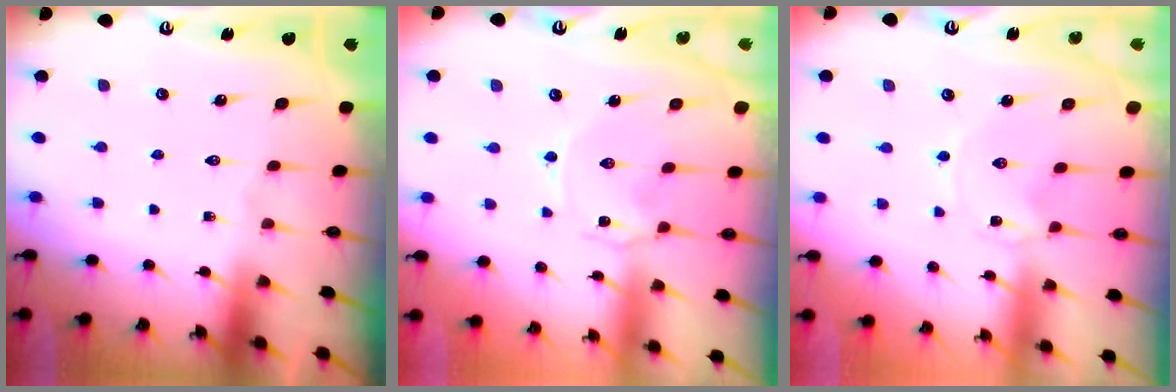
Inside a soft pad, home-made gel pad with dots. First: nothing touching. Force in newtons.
{"total": 1.0, "press": 1.0, "slide": 0.1}
{"total": 0.0}